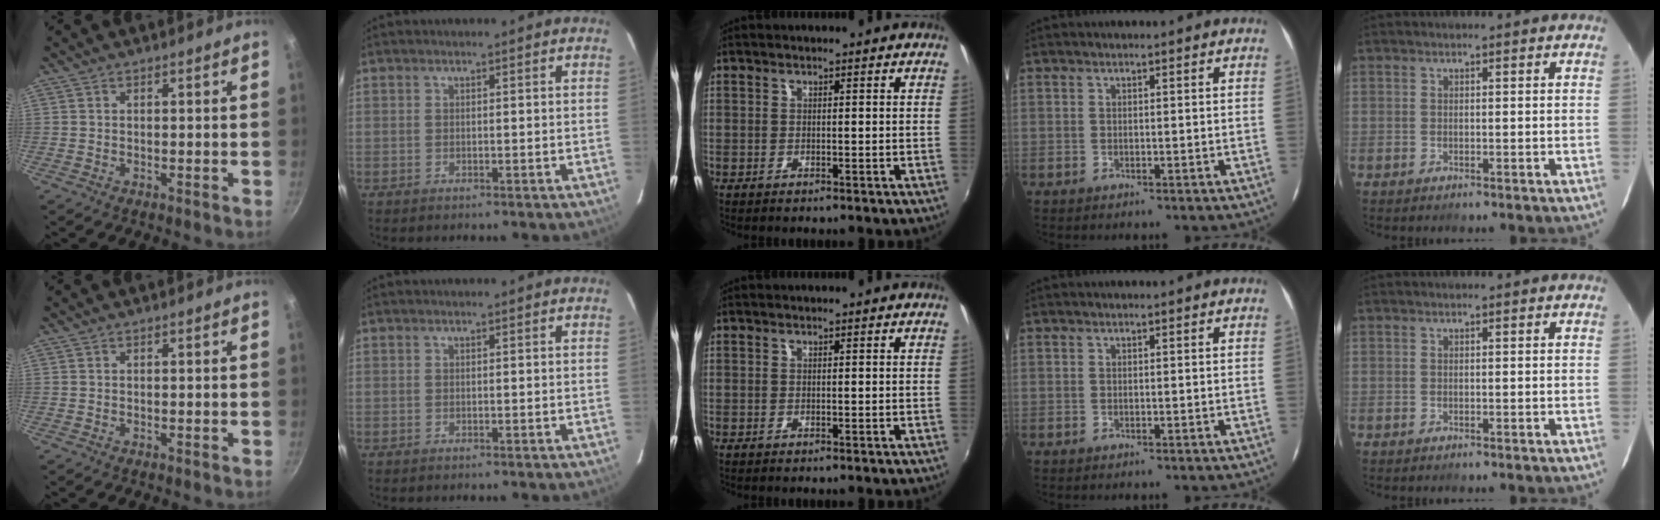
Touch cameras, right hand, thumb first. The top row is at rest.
{}